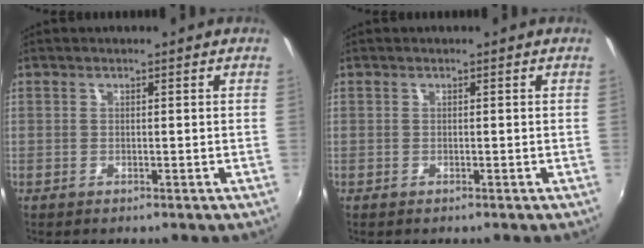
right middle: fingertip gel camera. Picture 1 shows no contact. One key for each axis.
{"total": 0.0}